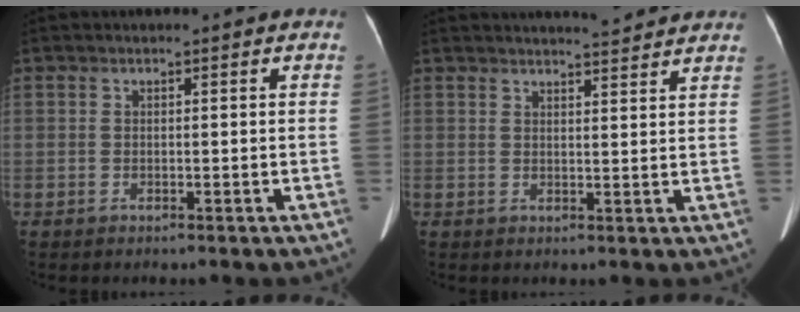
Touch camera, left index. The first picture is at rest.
{"total": 5.8, "force": [5.5, 0.2, 1.8], "torque": [-0.028, 0.009, 0.064]}